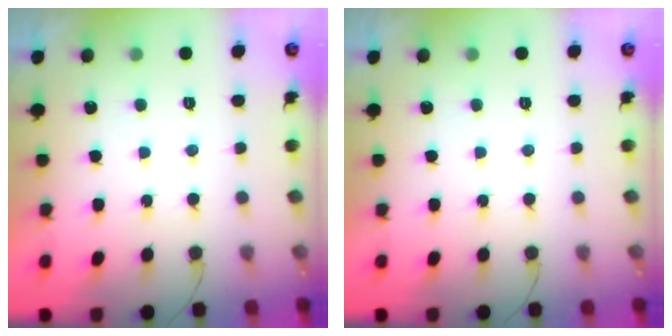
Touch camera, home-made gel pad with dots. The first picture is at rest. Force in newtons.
{"total": 0.0}